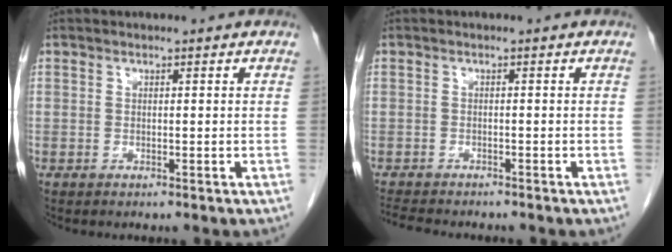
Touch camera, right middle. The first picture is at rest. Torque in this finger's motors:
{"motor_torque": [0.09, -0.02, 0.00, 0.01]}